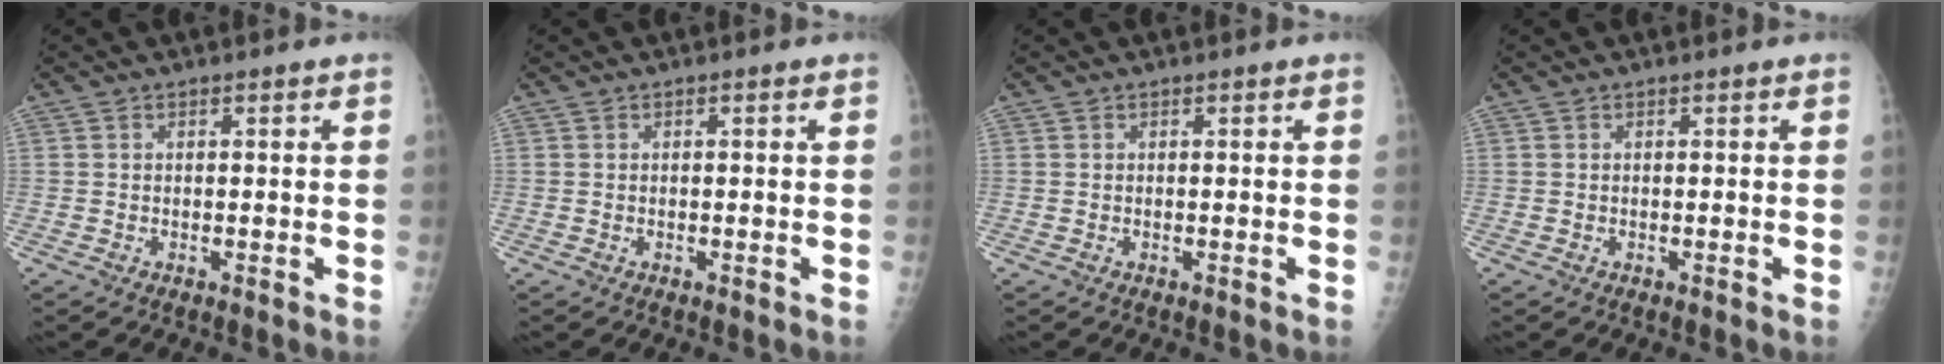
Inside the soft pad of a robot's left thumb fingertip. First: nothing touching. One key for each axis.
{"total": 0.0}
{"total": 0.0}
{"total": 0.0}